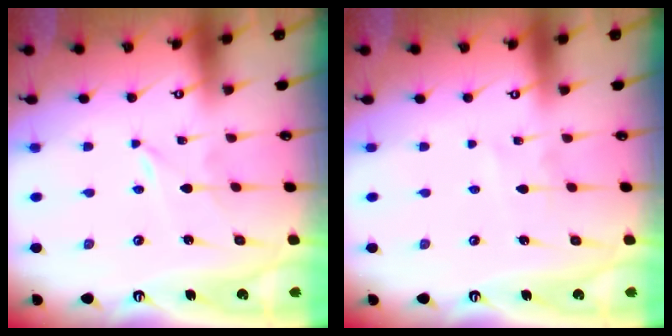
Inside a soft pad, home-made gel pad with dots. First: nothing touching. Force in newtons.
{"total": 2.8, "press": 2.8, "slide": 0.4}